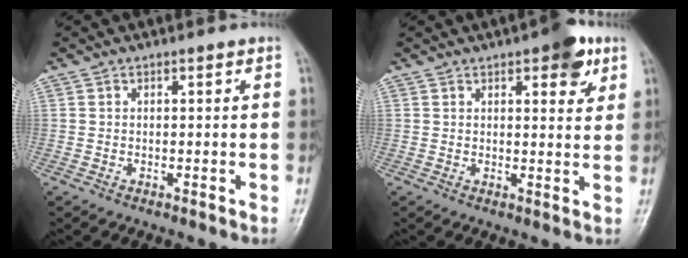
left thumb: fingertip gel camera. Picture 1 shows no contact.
{"total": 6.8, "force": [3.5, 2.7, 5.1], "torque": [-0.044, -0.012, 0.038]}